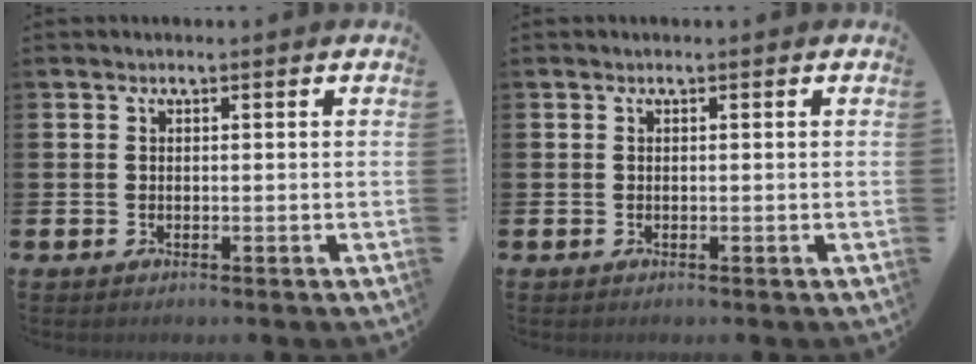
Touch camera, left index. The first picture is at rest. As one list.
[{"total": 0.0}]